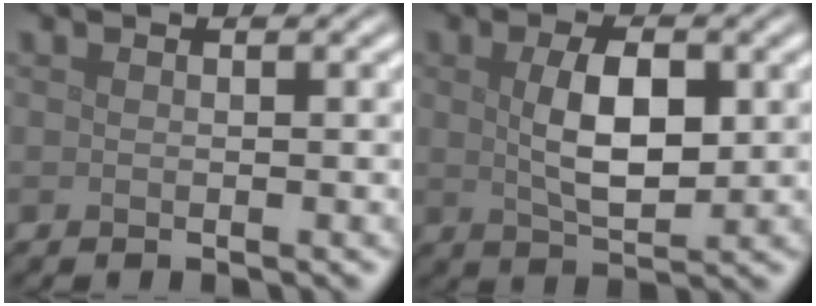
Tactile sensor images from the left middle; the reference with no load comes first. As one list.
[{"total": 5.1, "force": [0.7, 2.3, 4.4], "torque": [-0.088, -0.001, 0.017]}]